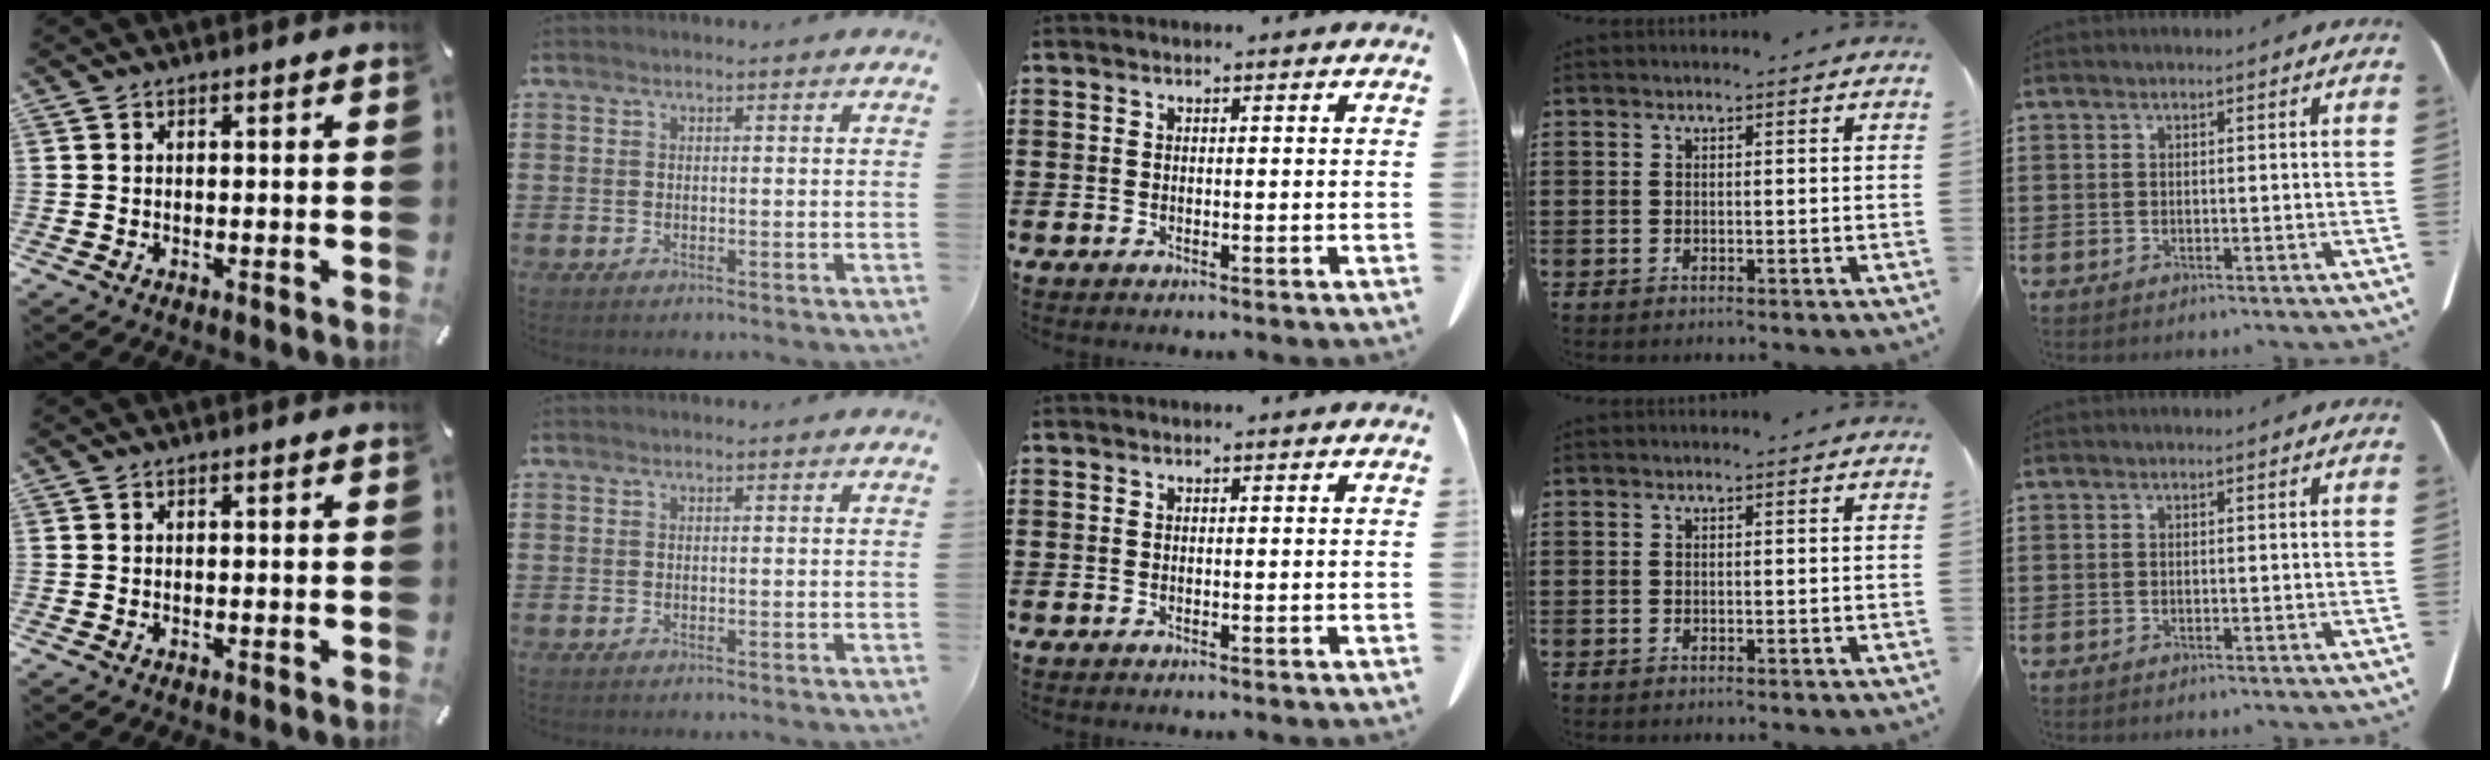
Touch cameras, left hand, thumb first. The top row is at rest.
{}